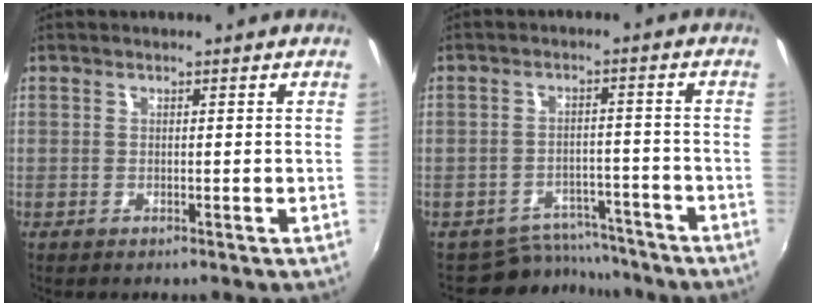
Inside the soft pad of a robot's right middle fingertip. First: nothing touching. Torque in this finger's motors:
{"motor_torque": [-0.38, -0.23, -0.14, -0.05]}